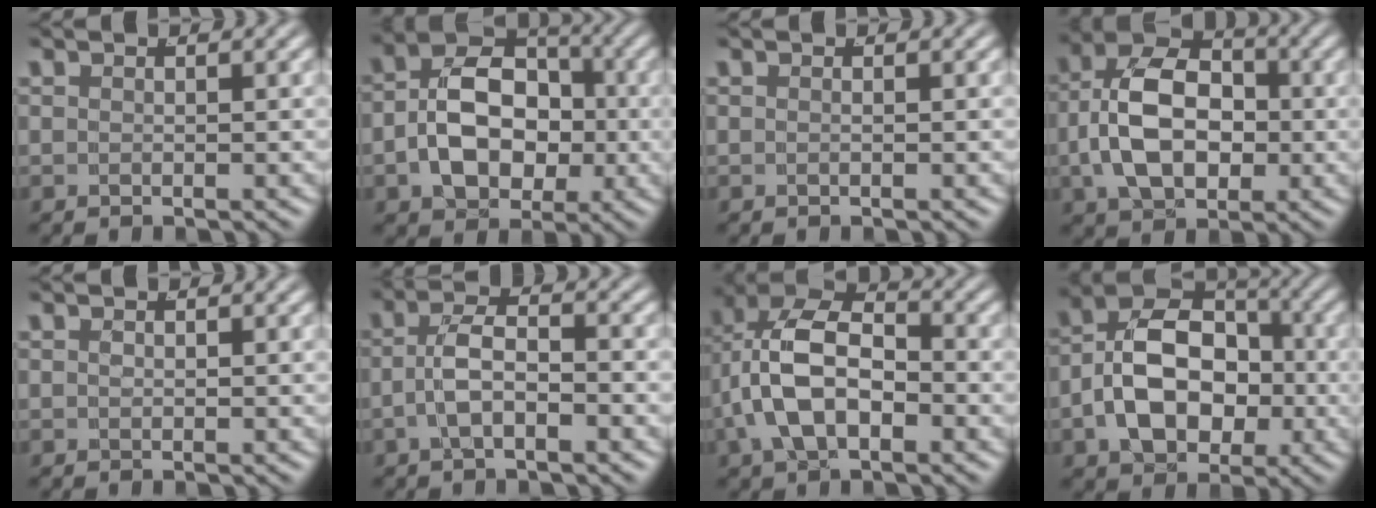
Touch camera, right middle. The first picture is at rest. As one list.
[{"total": 9.6, "force": [-0.7, 7.4, 6.1], "torque": [-0.094, -0.007, -0.014]}, {"total": 0.0}, {"total": 9.6, "force": [-0.1, 7.0, 6.6], "torque": [-0.121, -0.011, 0.004]}, {"total": 0.0}, {"total": 3.6, "force": [-1.2, 1.7, 3.0], "torque": [-0.055, -0.001, -0.023]}, {"total": 8.8, "force": [0.3, 6.3, 6.1], "torque": [-0.130, -0.017, 0.006]}, {"total": 10.8, "force": [-0.7, 8.2, 7.0], "torque": [-0.120, -0.016, -0.010]}]